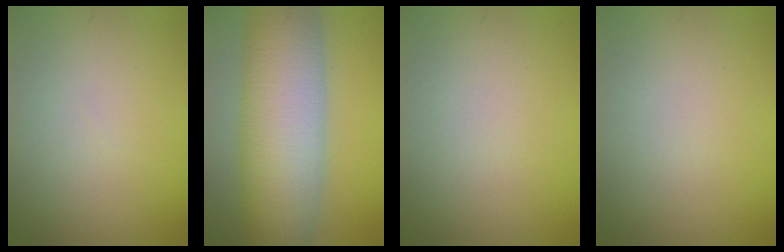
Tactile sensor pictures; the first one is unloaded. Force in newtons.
{"total": 12.1, "press": 12.1, "slide": 0.6}
{"total": 0.0}
{"total": 0.0}